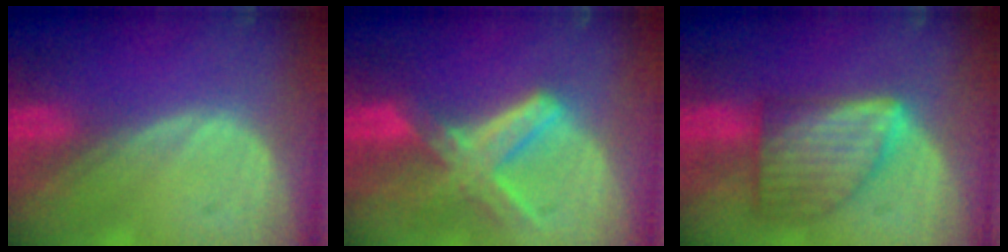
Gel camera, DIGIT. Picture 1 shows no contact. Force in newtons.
{"total": 8.3, "press": 7.3, "slide": 4.0}
{"total": 7.9, "press": 7.9, "slide": 0.3}